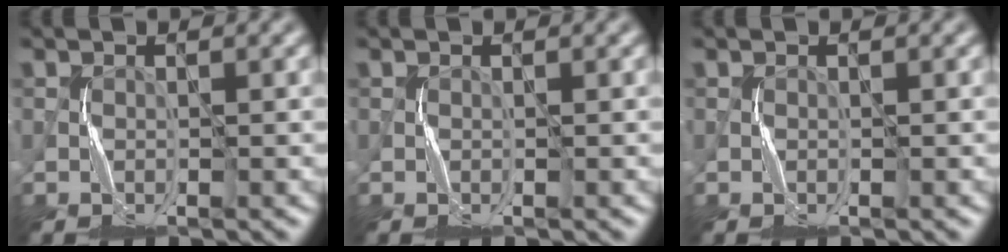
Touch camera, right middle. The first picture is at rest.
{"total": 0.0}
{"total": 0.0}